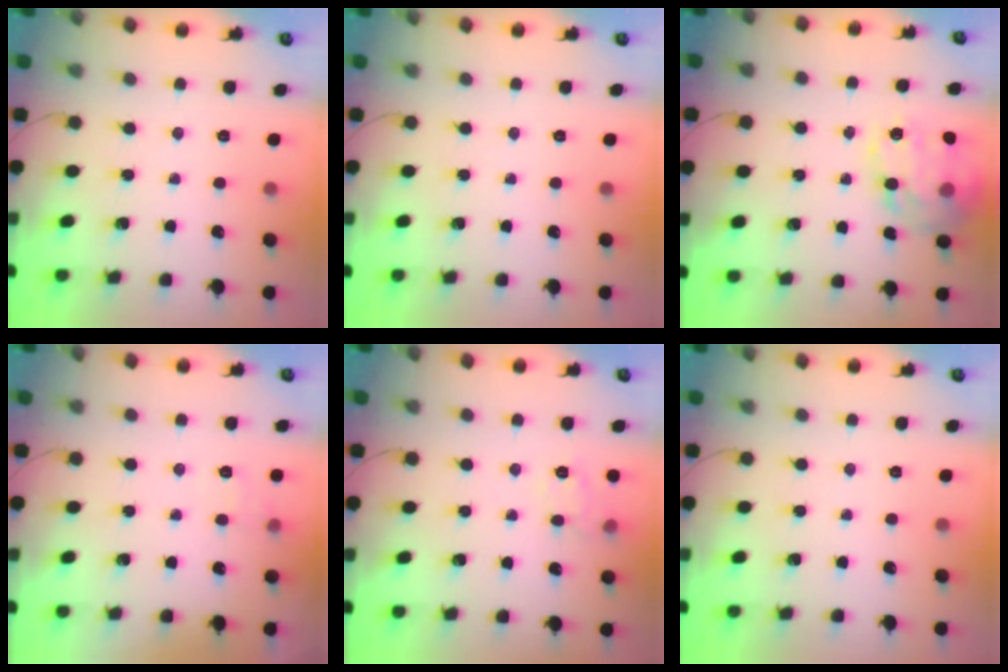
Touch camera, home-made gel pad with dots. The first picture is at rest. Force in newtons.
{"total": 0.0}
{"total": 20.0, "press": 19.9, "slide": 2.1}
{"total": 3.5, "press": 3.1, "slide": 1.7}
{"total": 7.4, "press": 7.3, "slide": 1.1}
{"total": 0.0}